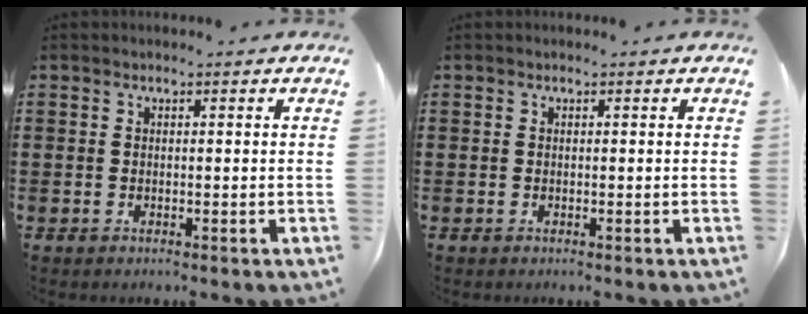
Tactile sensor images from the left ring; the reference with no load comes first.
{"total": 0.0}